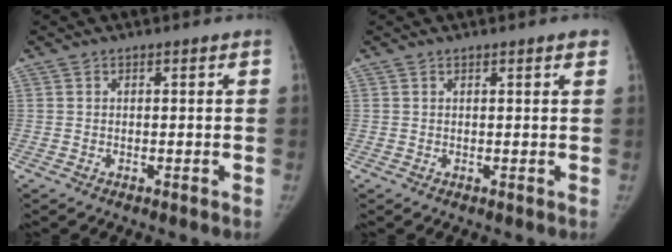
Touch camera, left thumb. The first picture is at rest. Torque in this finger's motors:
{"motor_torque": [0.81, 0.23, 0.45, -0.30, 0.02]}